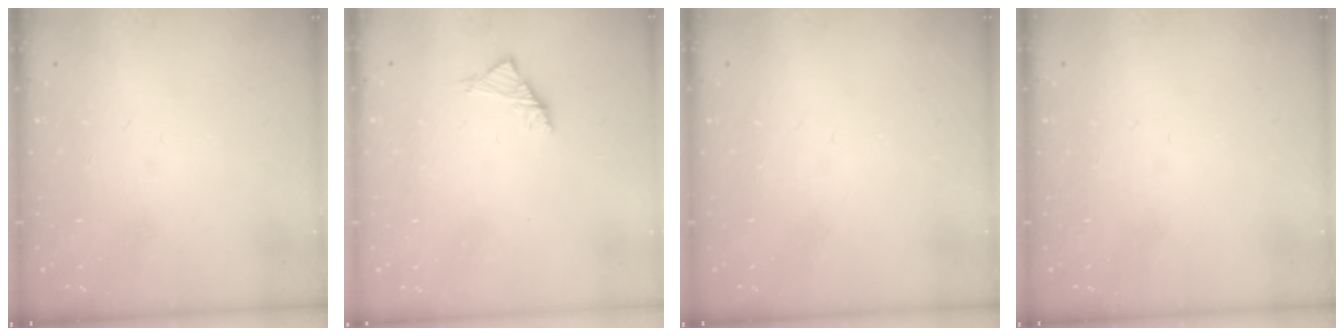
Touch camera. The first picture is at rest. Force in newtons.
{"total": 2.8, "press": 2.6, "slide": 0.8}
{"total": 0.0}
{"total": 0.0}